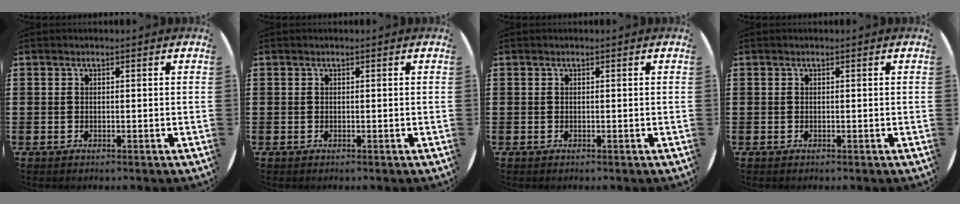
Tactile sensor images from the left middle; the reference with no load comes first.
{"total": 0.0}
{"total": 0.0}
{"total": 0.0}